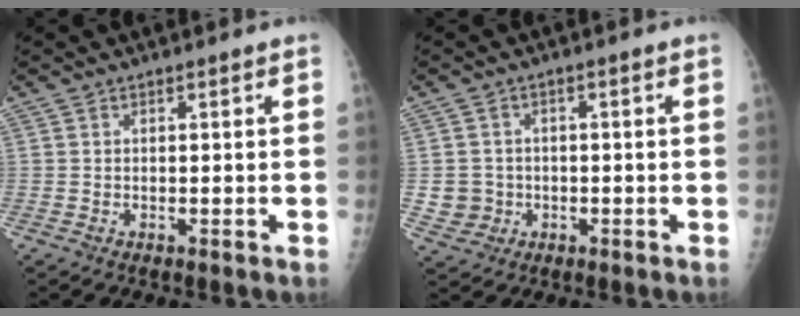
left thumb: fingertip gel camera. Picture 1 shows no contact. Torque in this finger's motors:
{"motor_torque": [-0.23, 0.19, 0.00, -0.01, 0.00]}